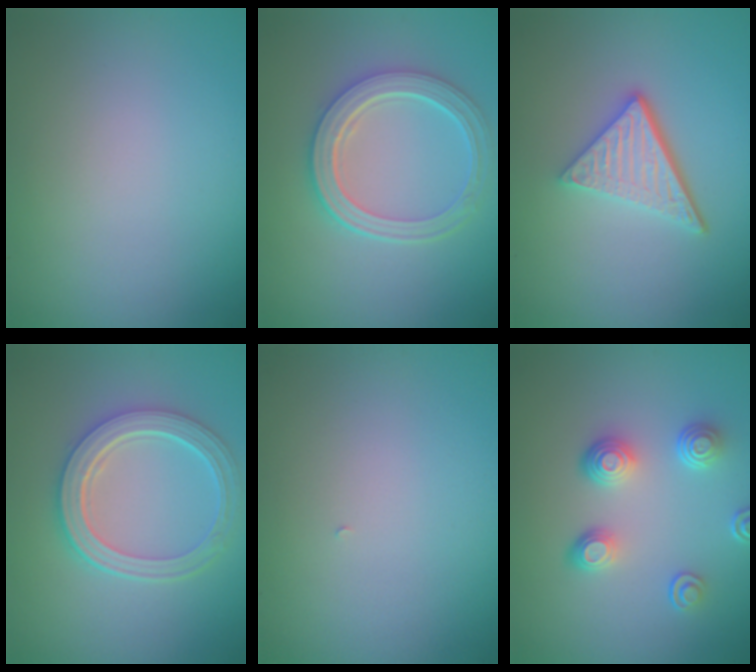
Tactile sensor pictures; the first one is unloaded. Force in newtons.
{"total": 5.5, "press": 4.2, "slide": 3.5}
{"total": 4.8, "press": 3.4, "slide": 3.4}
{"total": 5.7, "press": 4.3, "slide": 3.7}
{"total": 0.0}
{"total": 3.7, "press": 2.9, "slide": 2.3}